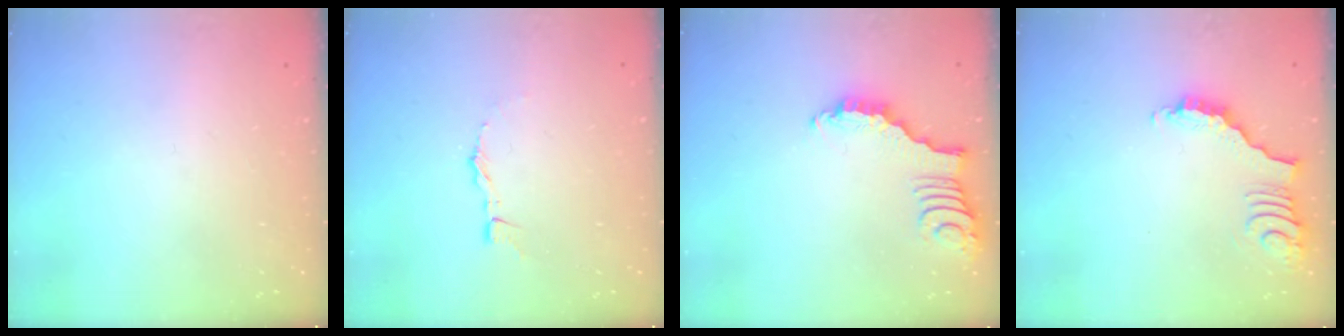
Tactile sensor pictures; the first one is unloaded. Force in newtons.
{"total": 2.5, "press": 2.5, "slide": 0.2}
{"total": 2.8, "press": 2.8, "slide": 0.4}
{"total": 3.8, "press": 3.7, "slide": 0.6}